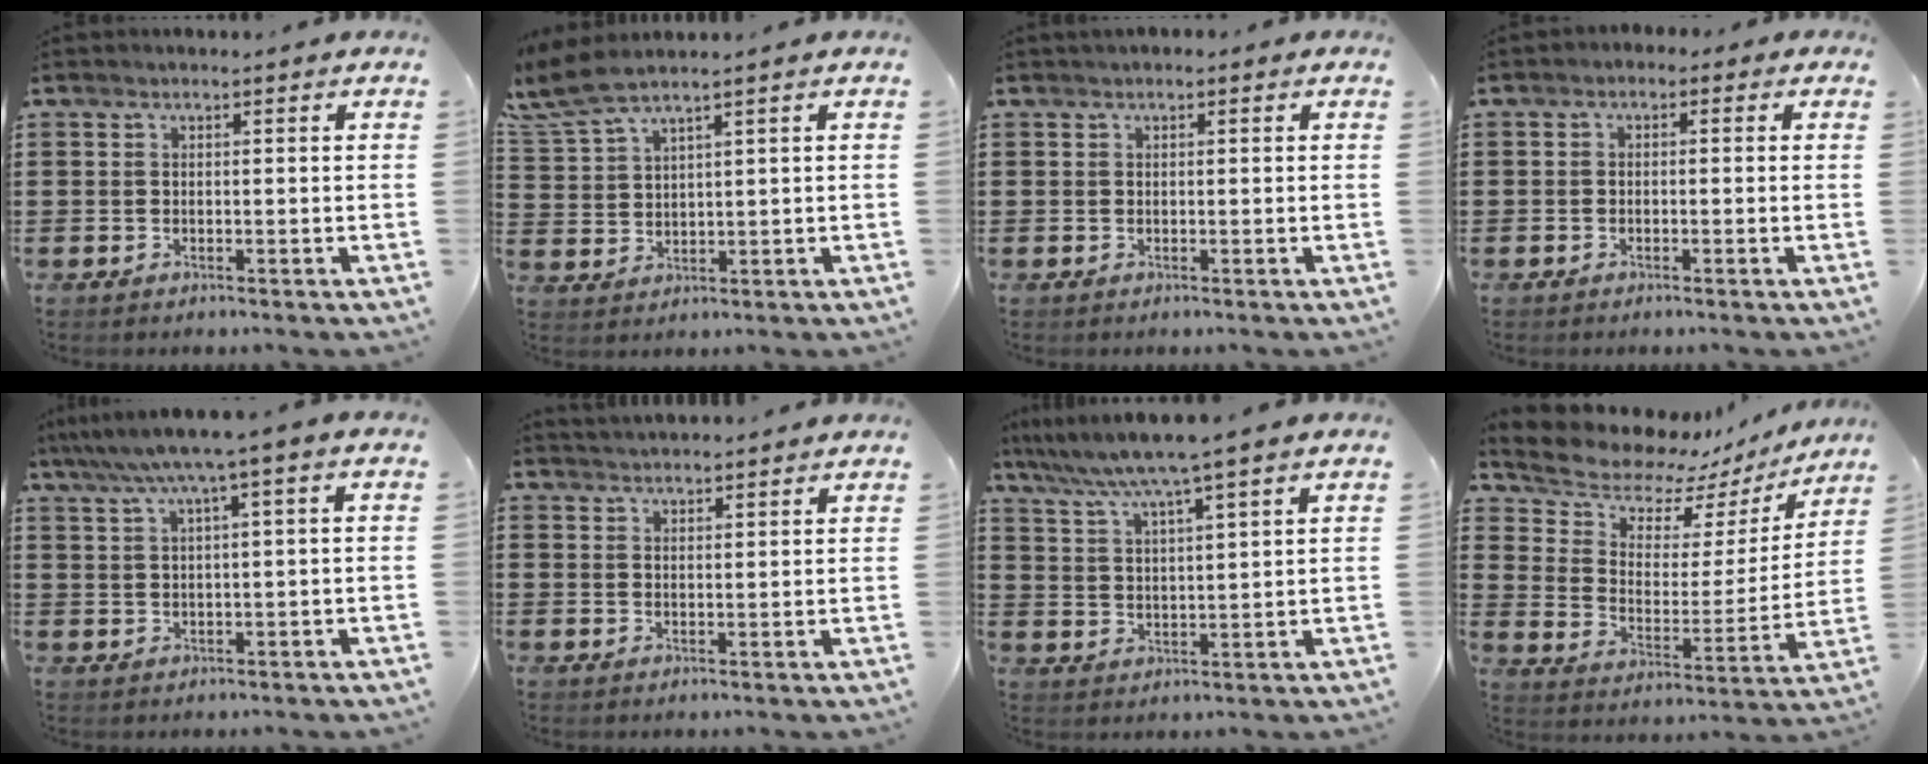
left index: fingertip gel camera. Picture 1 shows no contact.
{"total": 5.1, "force": [4.0, 0.6, 3.1], "torque": [-0.083, -0.012, 0.069]}
{"total": 0.6, "force": [0.3, 0.5, 0.2], "torque": [-0.005, 0.005, 0.005]}
{"total": 1.2, "force": [-0.9, 0.8, 0.3], "torque": [-0.009, 0.006, -0.020]}
{"total": 5.0, "force": [2.4, -0.4, 4.3], "torque": [-0.088, -0.007, 0.038]}
{"total": 2.3, "force": [2.3, -0.2, -0.1], "torque": [-0.003, -0.003, 0.044]}
{"total": 5.9, "force": [5.0, -0.9, 3.0], "torque": [-0.077, -0.028, 0.083]}
{"total": 8.7, "force": [7.9, 3.3, 1.4], "torque": [-0.062, -0.062, 0.137]}